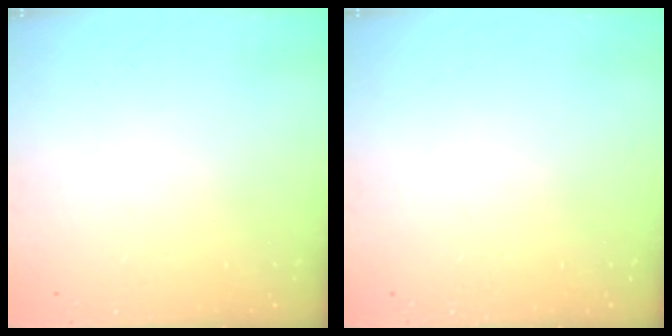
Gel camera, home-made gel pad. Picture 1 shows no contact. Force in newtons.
{"total": 0.0}